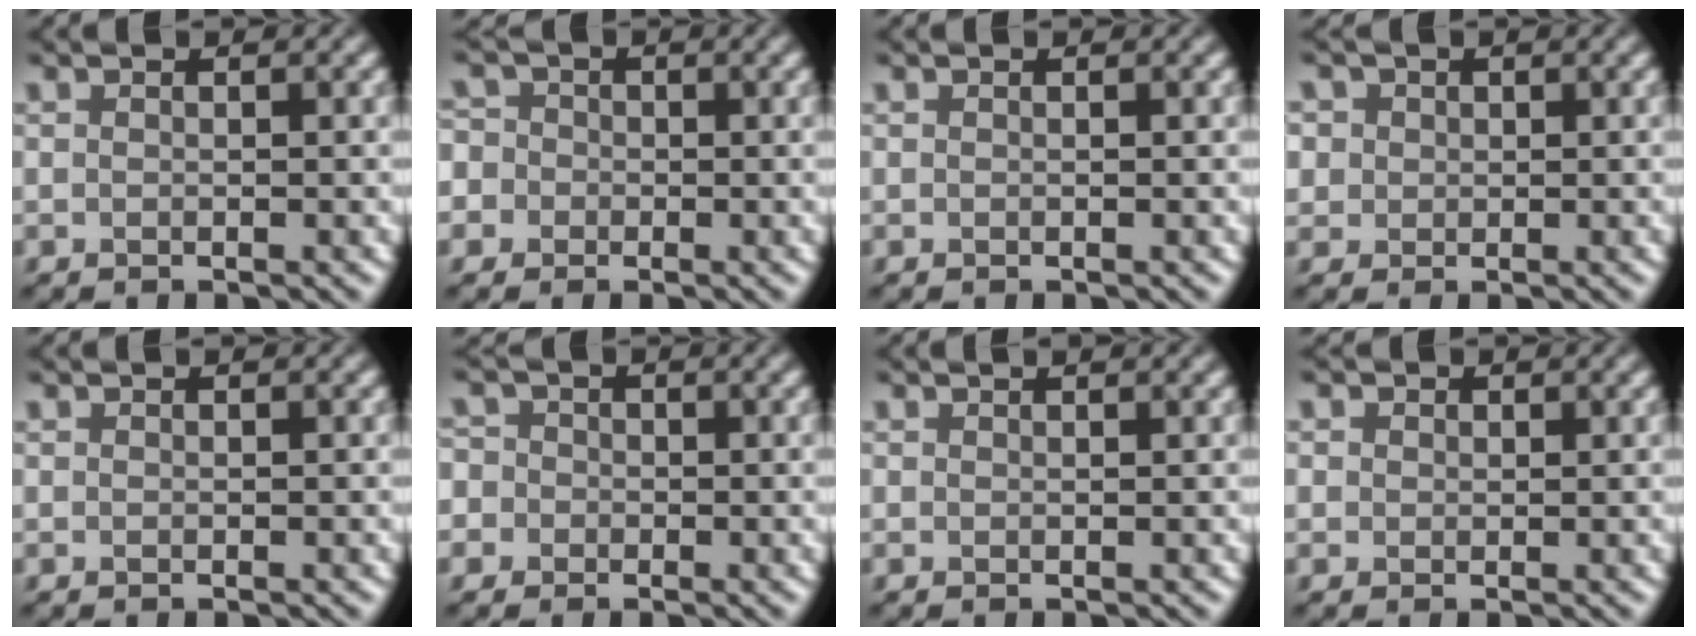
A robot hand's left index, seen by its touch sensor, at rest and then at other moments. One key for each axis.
{"total": 5.0, "fx": -0.2, "fy": 4.7, "fz": 1.6, "tx": -0.028, "ty": 0.032, "tz": -0.048}
{"total": 0.0}
{"total": 4.3, "fx": 1.9, "fy": 3.5, "fz": 1.7, "tx": -0.041, "ty": 0.015, "tz": 0.020}
{"total": 0.0}
{"total": 4.5, "fx": 0.1, "fy": 4.2, "fz": 1.5, "tx": -0.021, "ty": 0.031, "tz": -0.038}
{"total": 0.8, "fx": 0.7, "fy": 0.1, "fz": 0.3, "tx": -0.004, "ty": 0.000, "tz": 0.009}
{"total": 1.5, "fx": 0.7, "fy": 1.2, "fz": 0.4, "tx": -0.005, "ty": 0.002, "tz": 0.001}